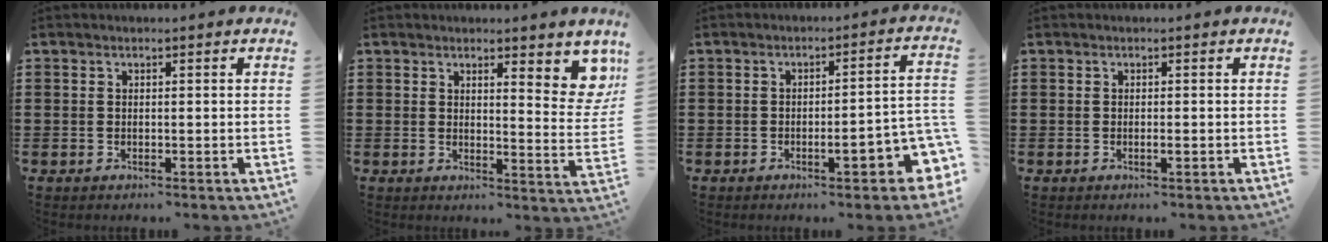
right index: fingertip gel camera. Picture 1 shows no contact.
{"total": 5.4, "force": [4.2, 1.2, 3.1], "torque": [-0.042, -0.016, 0.071]}
{"total": 5.6, "force": [-2.3, 1.2, 5.0], "torque": [-0.067, -0.013, -0.042]}
{"total": 0.8, "force": [-0.3, 0.1, 0.7], "torque": [-0.012, -0.004, -0.004]}